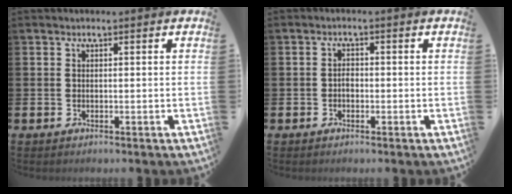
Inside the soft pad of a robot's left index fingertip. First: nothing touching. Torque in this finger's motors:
{"motor_torque": [-0.01, 0.06, 0.01, 0.00]}